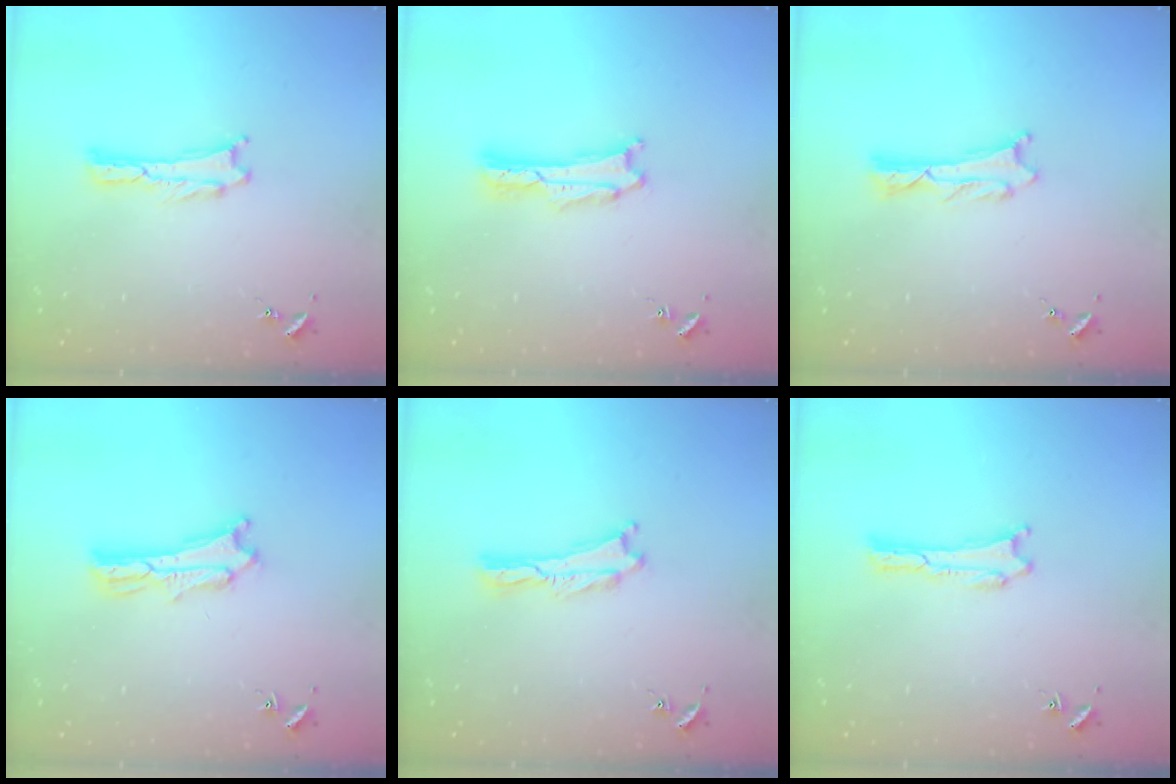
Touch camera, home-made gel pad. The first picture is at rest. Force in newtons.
{"total": 1.4, "press": 1.4, "slide": 0.0}
{"total": 1.3, "press": 1.2, "slide": 0.1}
{"total": 4.0, "press": 4.0, "slide": 0.4}
{"total": 0.0}
{"total": 0.0}